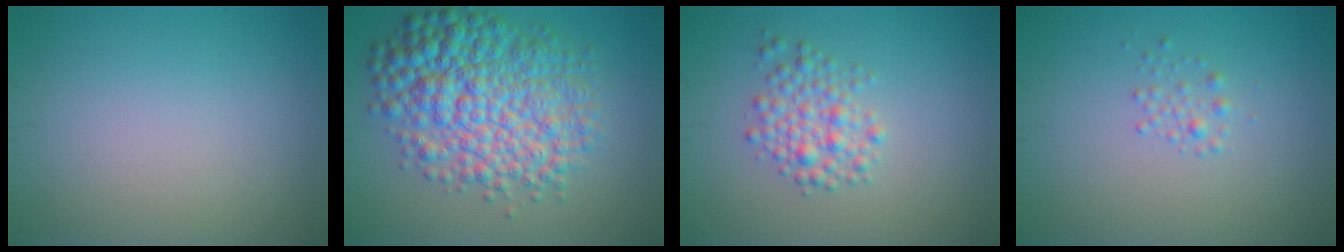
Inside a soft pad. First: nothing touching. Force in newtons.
{"total": 9.2, "press": 9.2, "slide": 0.1}
{"total": 2.8, "press": 2.8, "slide": 0.1}
{"total": 1.1, "press": 1.1, "slide": 0.1}